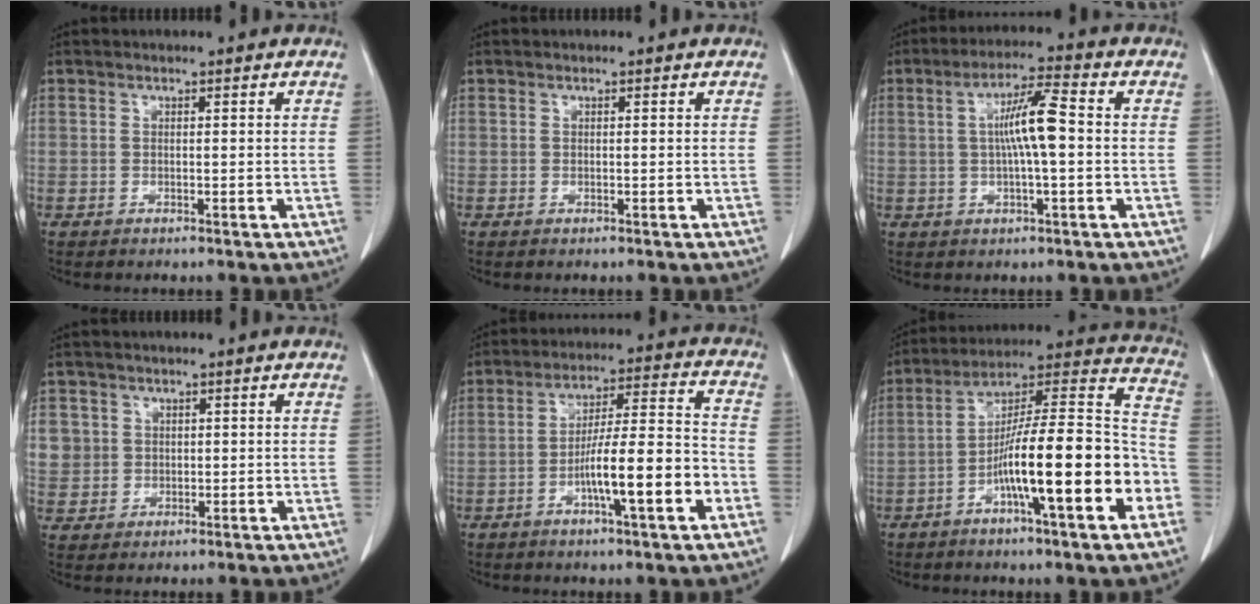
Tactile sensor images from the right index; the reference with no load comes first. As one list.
[{"total": 0.0}, {"total": 7.9, "force": [0.3, 0.9, 7.9], "torque": [-0.145, 0.013, 0.001]}, {"total": 9.8, "force": [1.7, 9.5, 1.8], "torque": [-0.070, 0.040, 0.053]}, {"total": 13.1, "force": [-4.8, 1.2, 12.2], "torque": [-0.200, 0.011, -0.075]}, {"total": 21.1, "force": [-7.1, 2.3, 19.8], "torque": [-0.273, 0.015, -0.114]}]